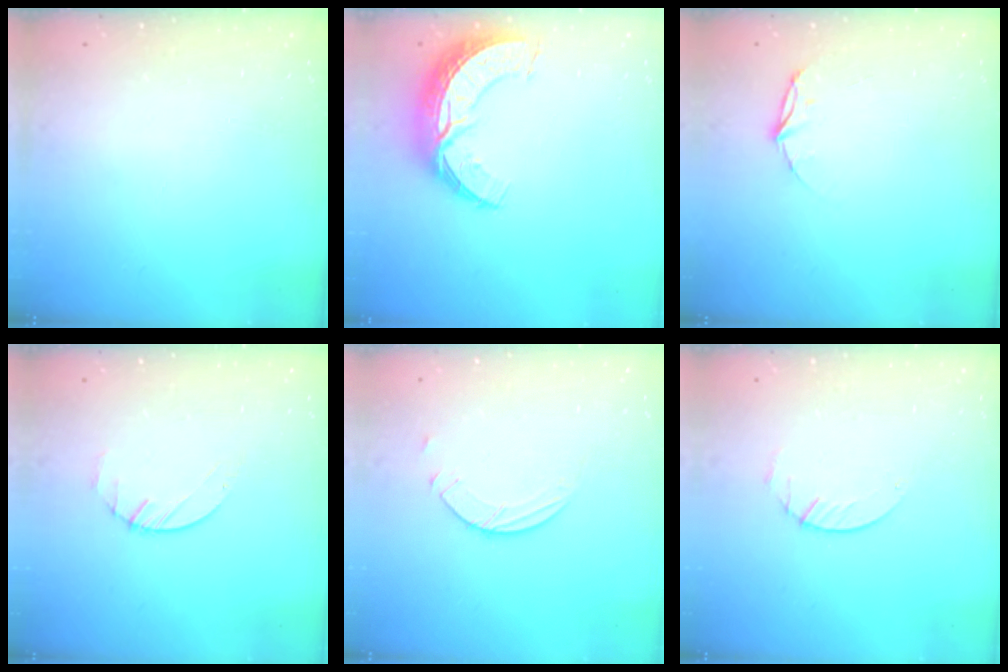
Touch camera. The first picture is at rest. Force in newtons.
{"total": 9.7, "press": 9.7, "slide": 0.7}
{"total": 4.4, "press": 4.4, "slide": 0.4}
{"total": 1.4, "press": 1.3, "slide": 0.2}
{"total": 2.5, "press": 2.4, "slide": 0.2}
{"total": 1.8, "press": 1.8, "slide": 0.2}